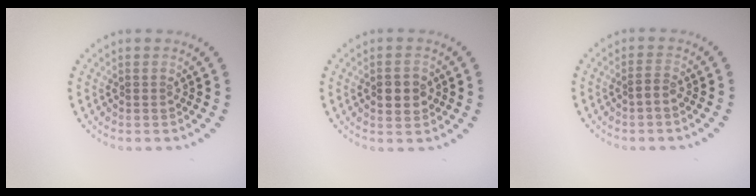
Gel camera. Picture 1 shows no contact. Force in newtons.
{"total": 2.6, "press": 2.6, "slide": 0.2}
{"total": 0.9, "press": 0.8, "slide": 0.5}